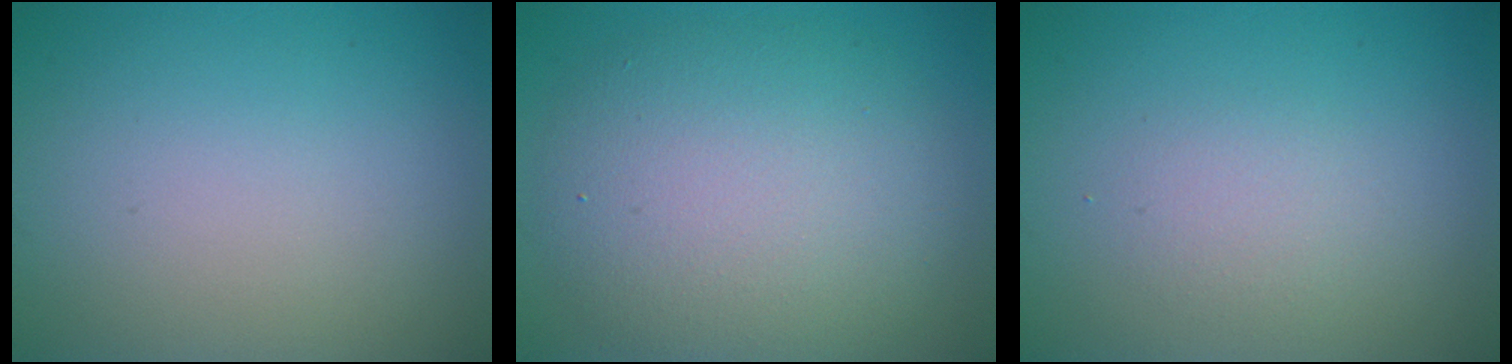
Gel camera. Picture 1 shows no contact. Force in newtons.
{"total": 7.9, "press": 7.9, "slide": 0.4}
{"total": 1.5, "press": 1.5, "slide": 0.0}